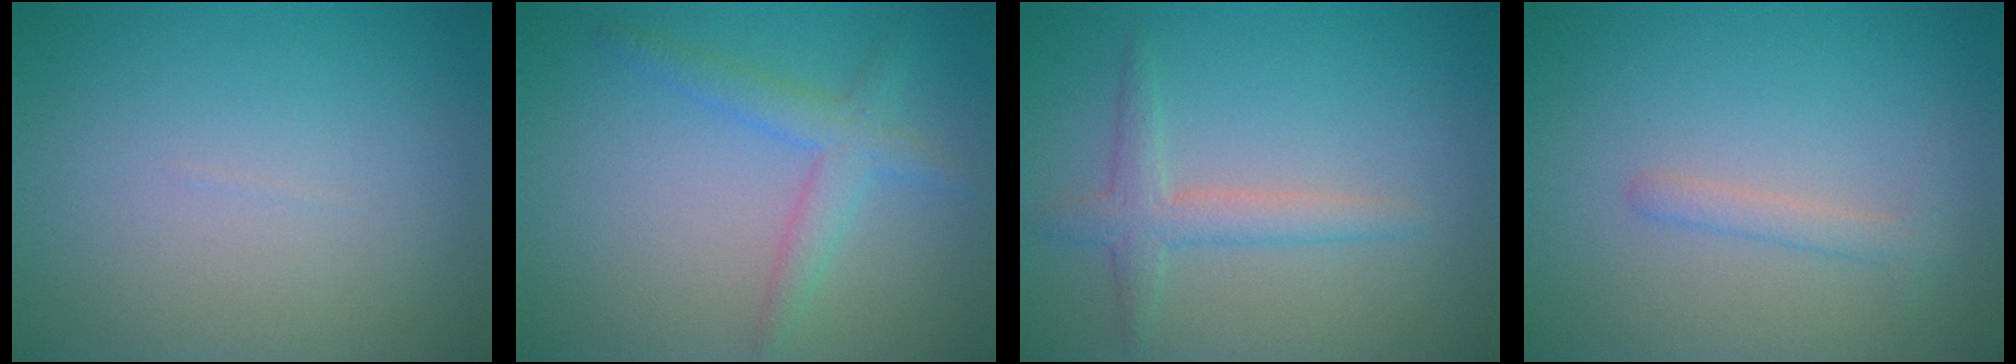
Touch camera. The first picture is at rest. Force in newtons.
{"total": 2.8, "press": 2.8, "slide": 0.1}
{"total": 2.4, "press": 2.4, "slide": 0.1}
{"total": 1.4, "press": 1.4, "slide": 0.0}